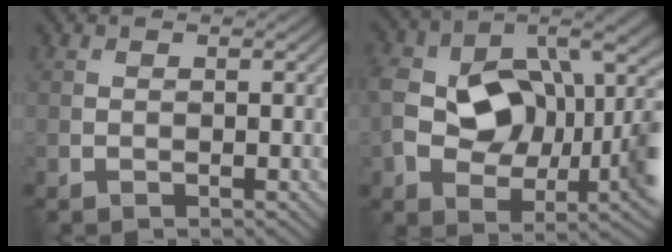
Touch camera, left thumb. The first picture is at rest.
{"total": 15.4, "force": [-0.1, 10.6, 11.2], "torque": [-0.203, -0.020, 0.008]}